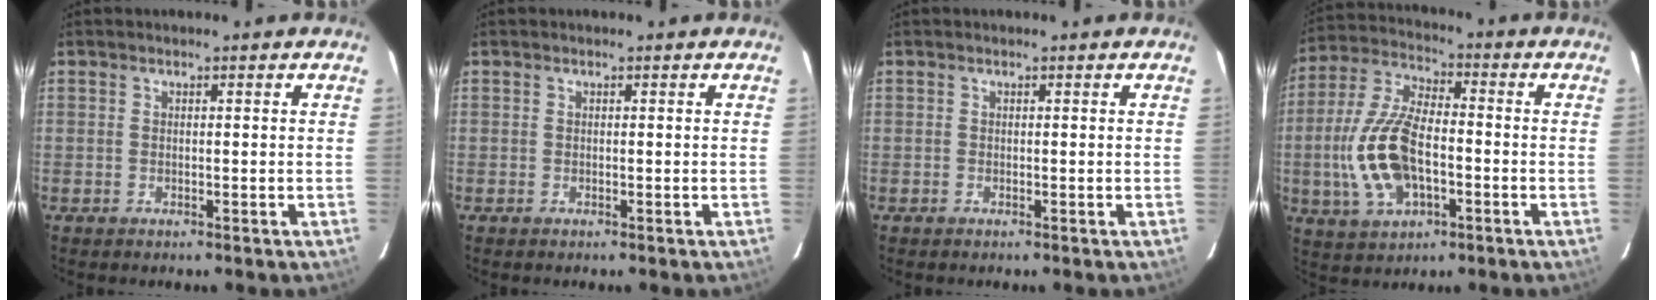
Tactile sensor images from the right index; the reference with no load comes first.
{"total": 0.0}
{"total": 0.0}
{"total": 15.4, "force": [-3.2, 7.8, 12.9], "torque": [-0.284, 0.003, -0.055]}